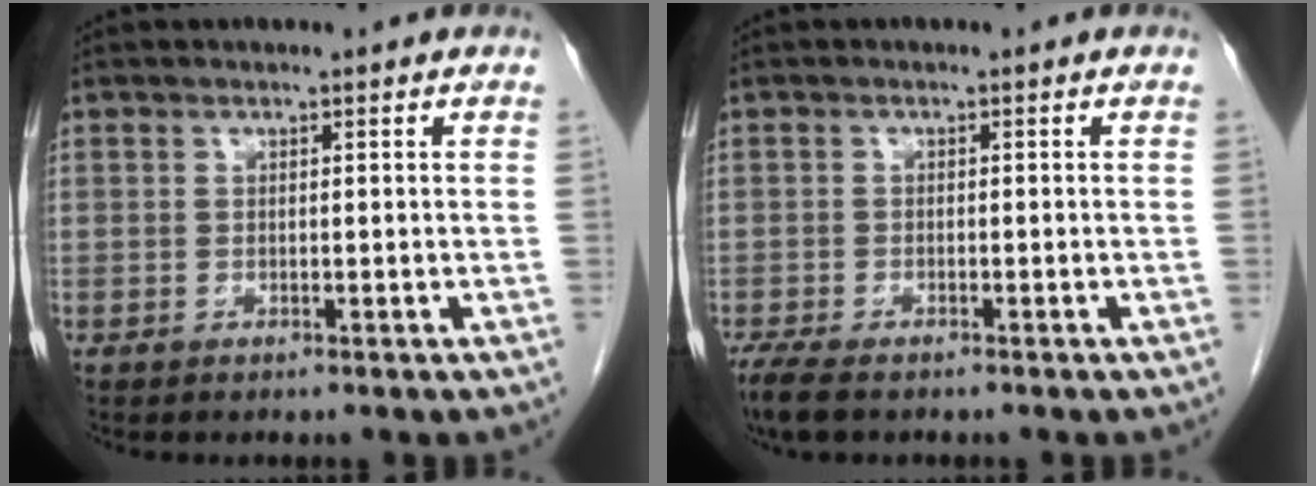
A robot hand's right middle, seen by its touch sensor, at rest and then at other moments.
{"total": 4.3, "force": [-3.3, 1.3, 2.5], "torque": [-0.055, -0.013, -0.051]}